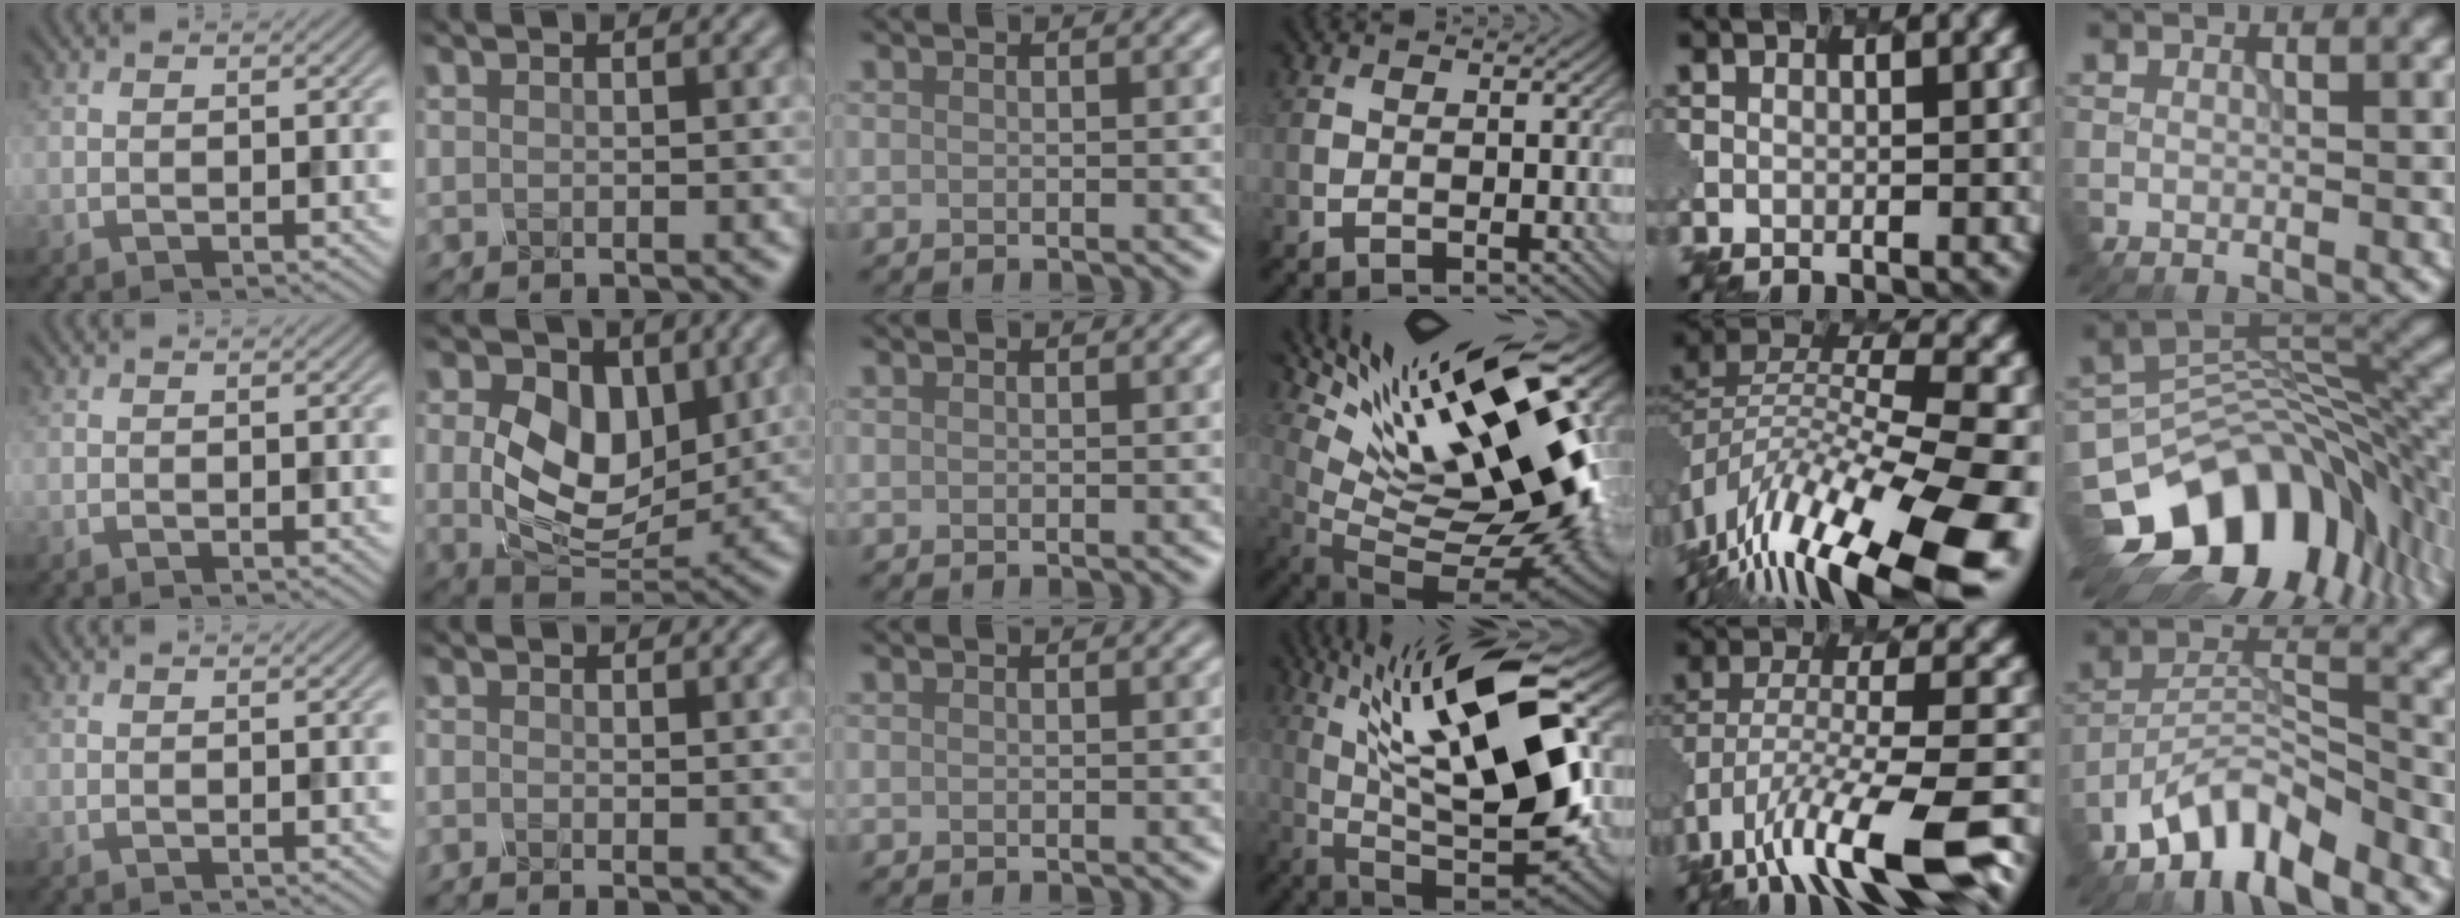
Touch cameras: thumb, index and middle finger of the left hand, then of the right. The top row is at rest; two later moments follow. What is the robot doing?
{"motion": "twist", "object": "rubiks cube"}